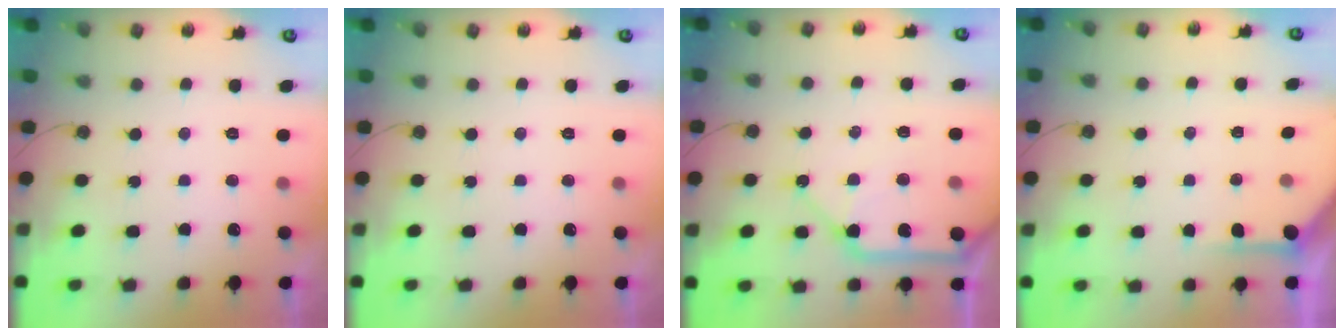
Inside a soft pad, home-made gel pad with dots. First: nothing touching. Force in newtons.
{"total": 0.0}
{"total": 13.4, "press": 13.3, "slide": 1.9}
{"total": 2.8, "press": 2.7, "slide": 0.3}